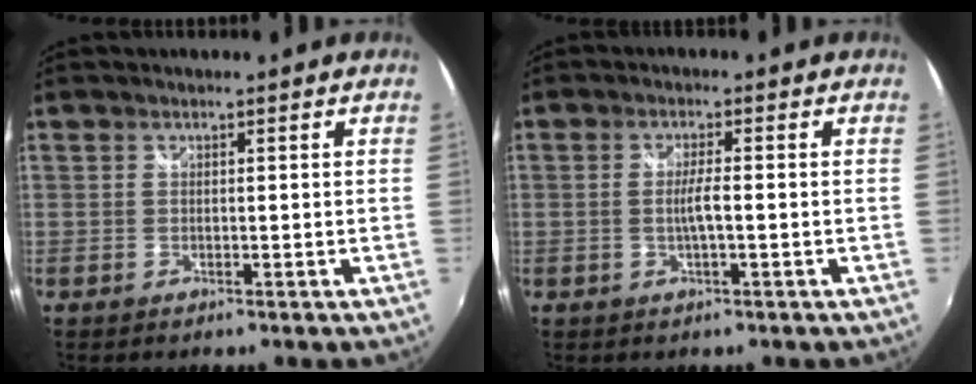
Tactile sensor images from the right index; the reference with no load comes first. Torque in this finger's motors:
{"motor_torque": [0.21, 0.27, 0.08, 0.02]}